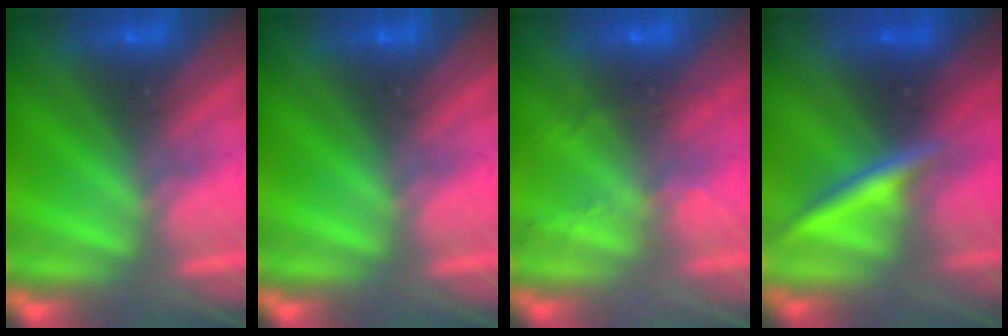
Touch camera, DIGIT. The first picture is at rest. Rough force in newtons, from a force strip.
{"total": 0.0}
{"total": 2.1}
{"total": 2.5}